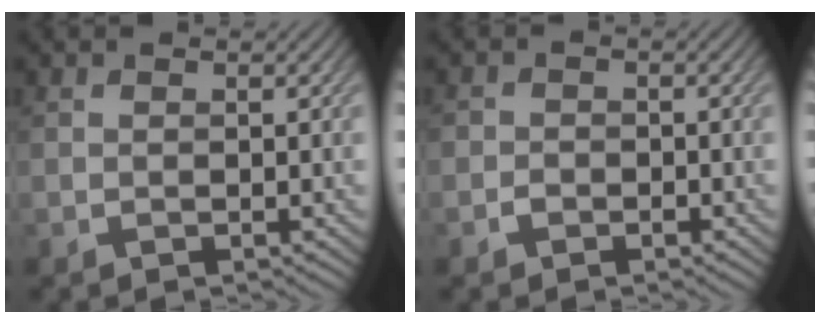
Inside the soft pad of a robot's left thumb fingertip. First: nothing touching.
{"total": 1.4, "force": [-0.8, 1.1, 0.4], "torque": [-0.002, 0.002, -0.017]}